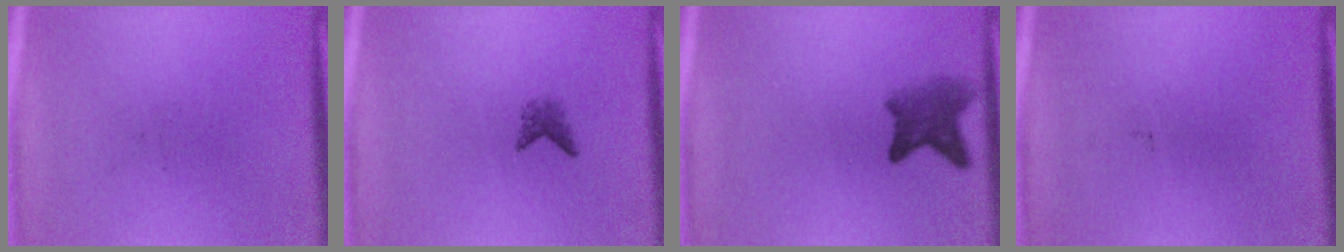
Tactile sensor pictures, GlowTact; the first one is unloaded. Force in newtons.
{"total": 1.4}
{"total": 4.2}
{"total": 0.0}